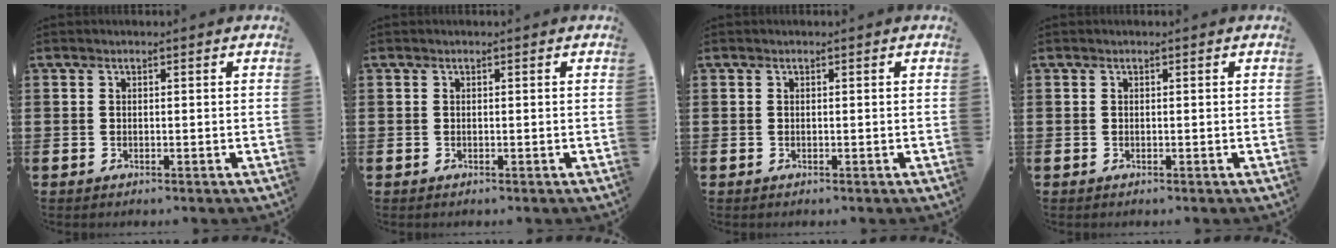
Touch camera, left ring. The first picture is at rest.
{"total": 0.0}
{"total": 0.0}
{"total": 0.0}